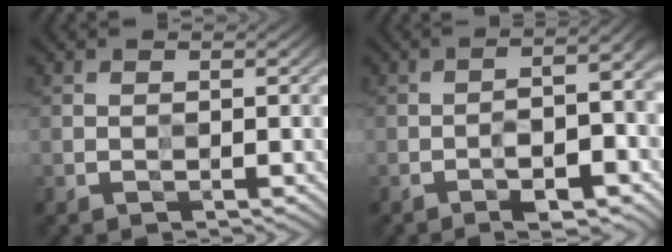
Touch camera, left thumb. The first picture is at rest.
{"total": 8.4, "force": [-3.3, 2.2, 7.4], "torque": [-0.102, 0.002, -0.050]}